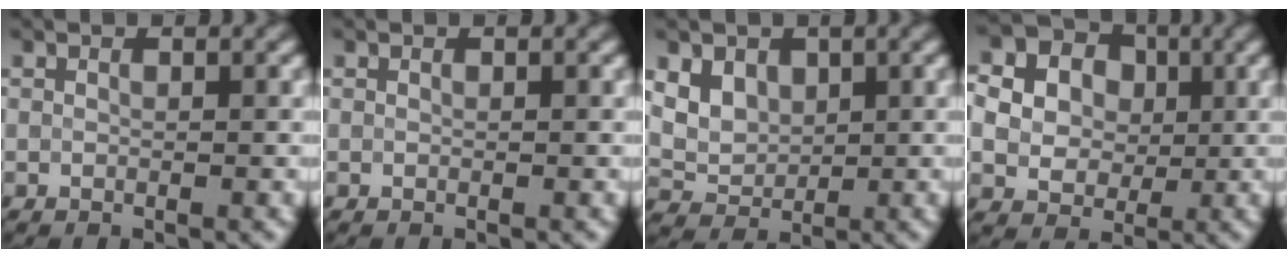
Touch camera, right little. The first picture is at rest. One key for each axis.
{"total": 0.0}
{"total": 5.2, "fx": 2.4, "fy": 3.9, "fz": 2.5, "tx": -0.039, "ty": 0.014, "tz": 0.045}
{"total": 11.7, "fx": 2.1, "fy": 10.5, "fz": 4.8, "tx": -0.131, "ty": 0.030, "tz": 0.016}